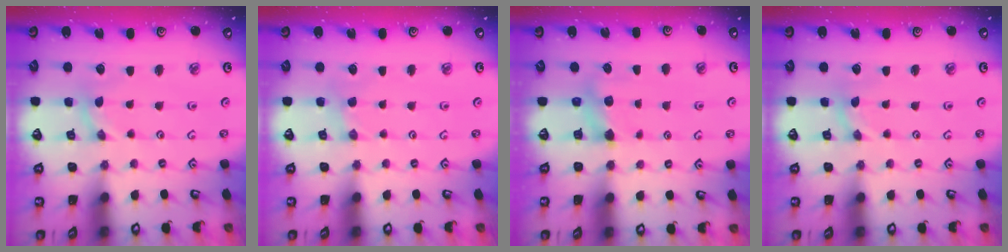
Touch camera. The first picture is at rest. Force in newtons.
{"total": 0.5, "press": 0.5, "slide": 0.1}
{"total": 5.4, "press": 5.4, "slide": 0.4}
{"total": 0.0}